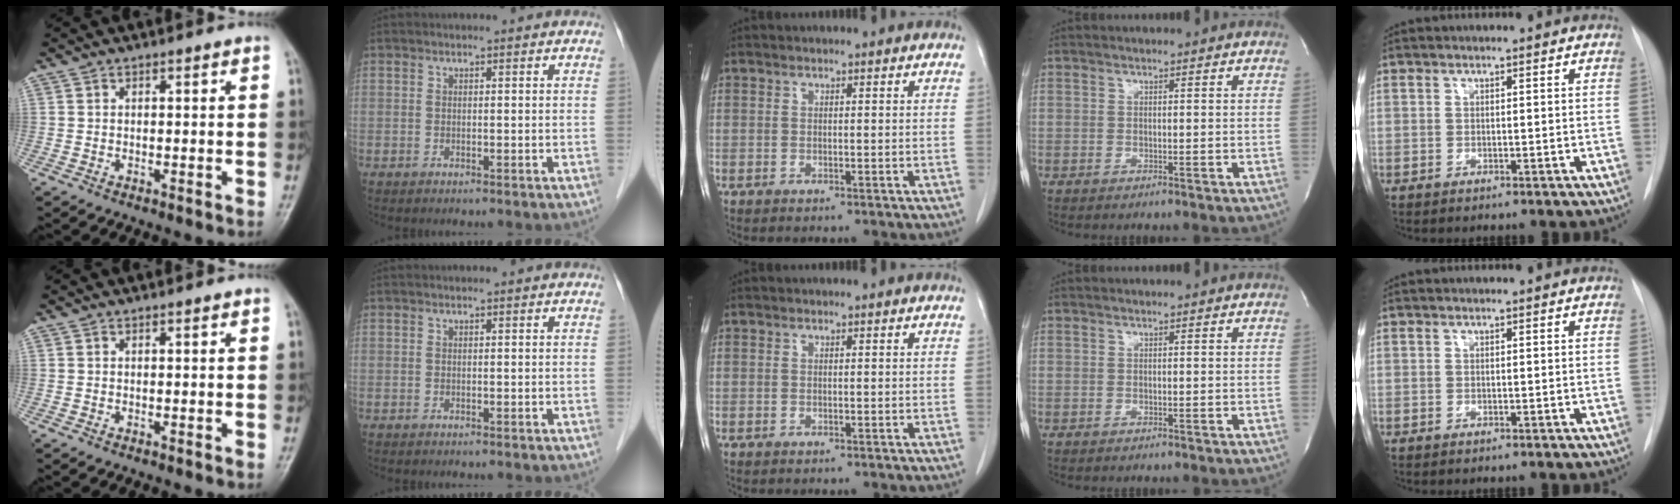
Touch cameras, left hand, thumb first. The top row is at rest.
{}